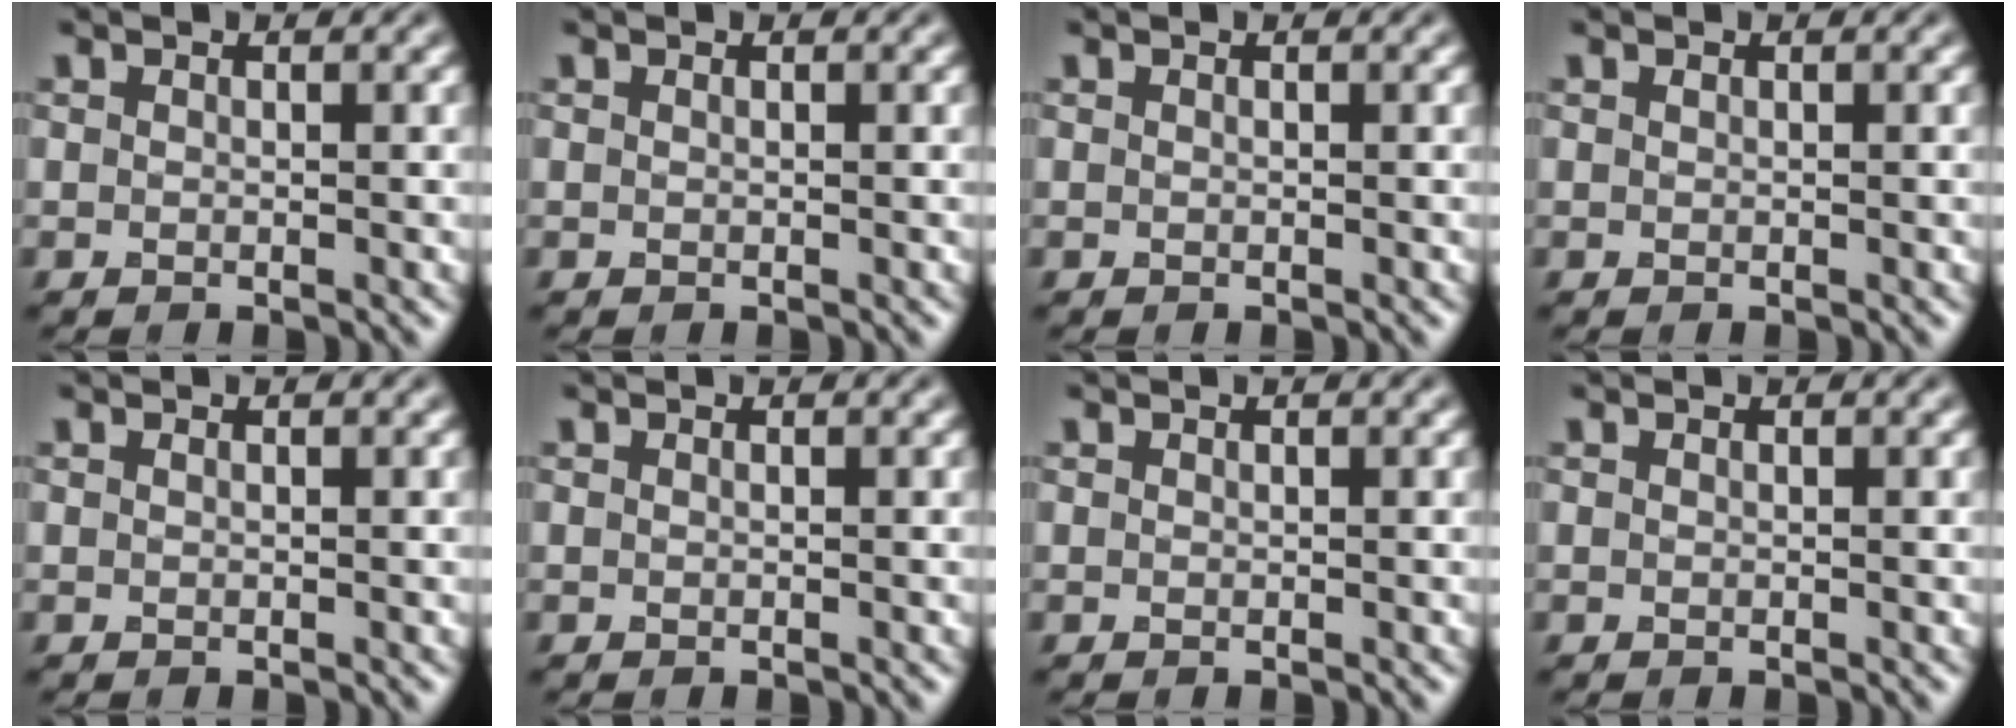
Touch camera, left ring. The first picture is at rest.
{"total": 0.0}
{"total": 0.0}
{"total": 0.0}
{"total": 0.0}
{"total": 0.0}
{"total": 0.0}
{"total": 0.0}